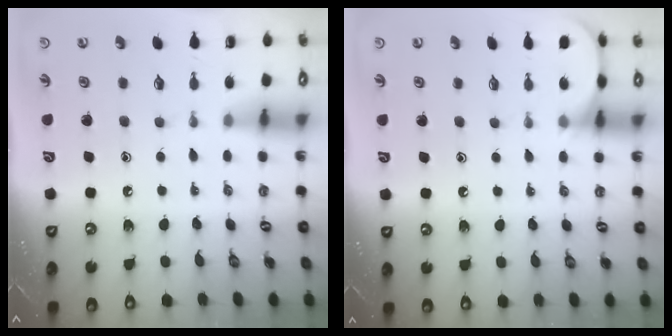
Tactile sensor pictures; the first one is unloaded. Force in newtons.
{"total": 5.7, "press": 5.7, "slide": 0.6}